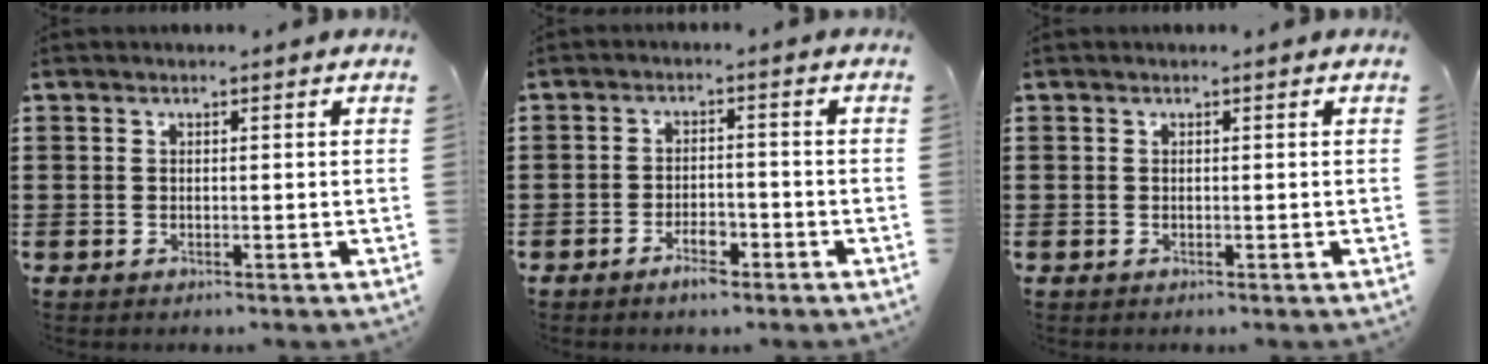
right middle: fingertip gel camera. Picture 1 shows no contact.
{"total": 3.9, "force": [-2.6, 1.3, 2.5], "torque": [-0.044, 0.007, -0.050]}
{"total": 0.0}